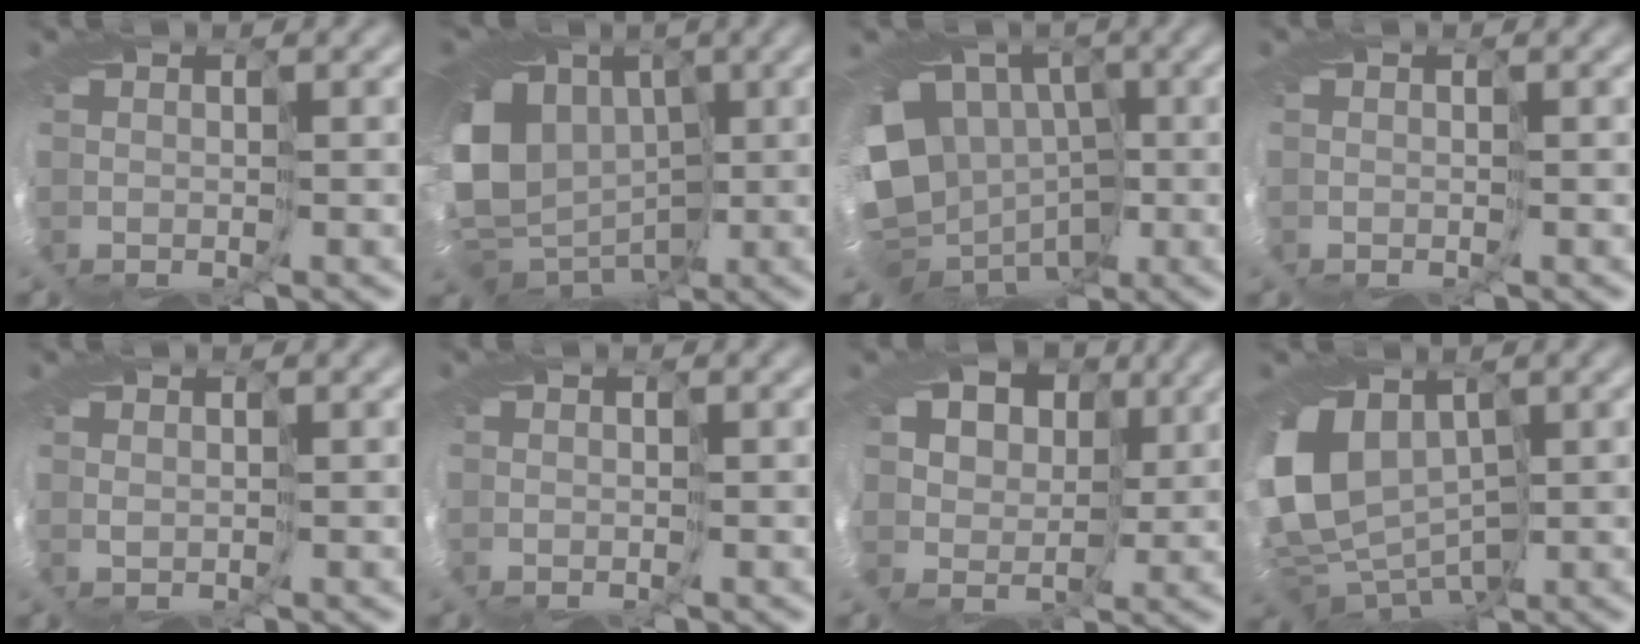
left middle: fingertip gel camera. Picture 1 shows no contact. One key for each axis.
{"total": 14.1, "fx": 0.4, "fy": 11.6, "fz": 8.0, "tx": -0.162, "ty": -0.010, "tz": 0.011}
{"total": 11.8, "fx": -1.4, "fy": 10.1, "fz": 6.0, "tx": -0.123, "ty": -0.016, "tz": -0.016}
{"total": 1.2, "fx": -0.2, "fy": 1.2, "fz": 0.2, "tx": 0.000, "ty": -0.007, "tz": 0.002}
{"total": 0.6, "fx": 0.1, "fy": 0.6, "fz": 0.0, "tx": 0.001, "ty": 0.000, "tz": 0.007}
{"total": 2.3, "fx": -0.3, "fy": 2.2, "fz": 0.7, "tx": -0.006, "ty": -0.012, "tz": 0.008}
{"total": 13.6, "fx": 6.6, "fy": 10.2, "fz": 6.0, "tx": -0.121, "ty": 0.042, "tz": 0.117}
{"total": 10.6, "fx": 0.6, "fy": 8.4, "fz": 6.5, "tx": -0.161, "ty": -0.018, "tz": 0.023}